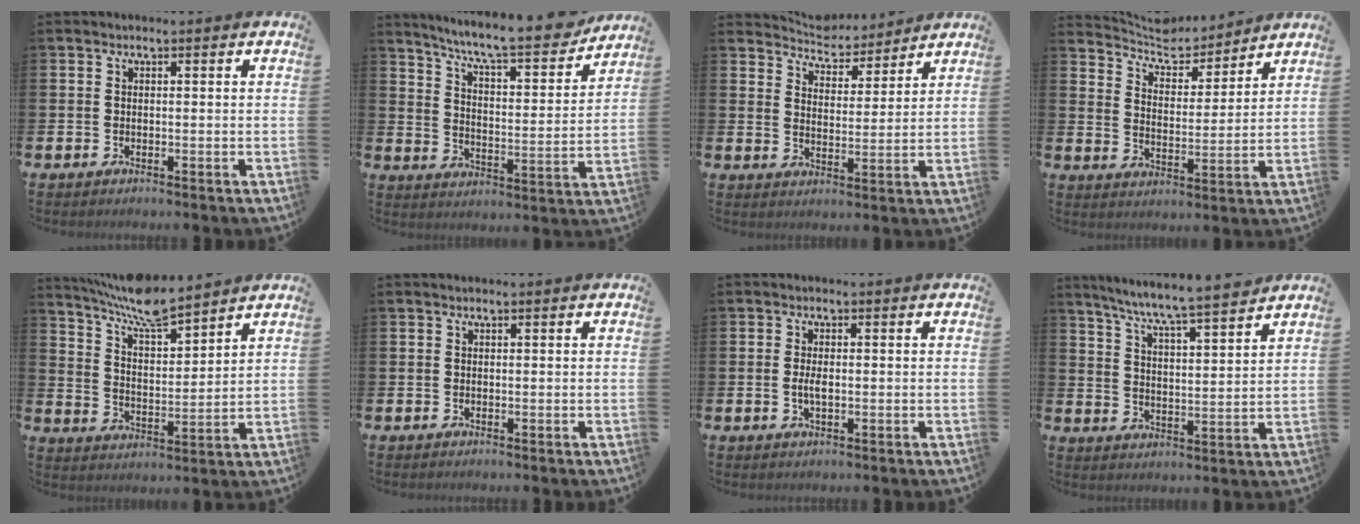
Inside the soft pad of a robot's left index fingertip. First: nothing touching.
{"total": 9.4, "force": [8.5, 0.9, 3.8], "torque": [-0.091, -0.063, 0.140]}
{"total": 5.3, "force": [5.2, 1.1, -0.3], "torque": [-0.013, -0.041, 0.090]}
{"total": 6.6, "force": [6.4, 1.6, 0.8], "torque": [-0.049, -0.050, 0.112]}
{"total": 8.0, "force": [7.5, 0.7, 2.6], "torque": [-0.077, -0.045, 0.136]}
{"total": 0.0}
{"total": 2.0, "force": [-0.2, 0.9, 1.8], "torque": [-0.034, 0.001, -0.004]}
{"total": 7.4, "force": [7.0, -0.4, 2.3], "torque": [-0.070, -0.051, 0.121]}